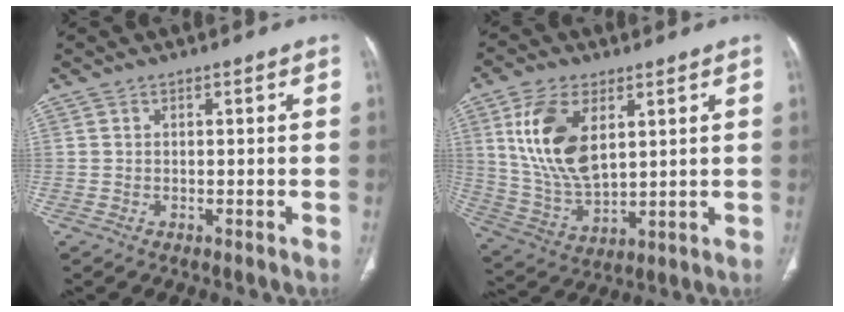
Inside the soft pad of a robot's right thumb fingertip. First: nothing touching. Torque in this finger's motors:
{"motor_torque": [-1.19, 1.87, 1.65, 0.82, 0.16]}